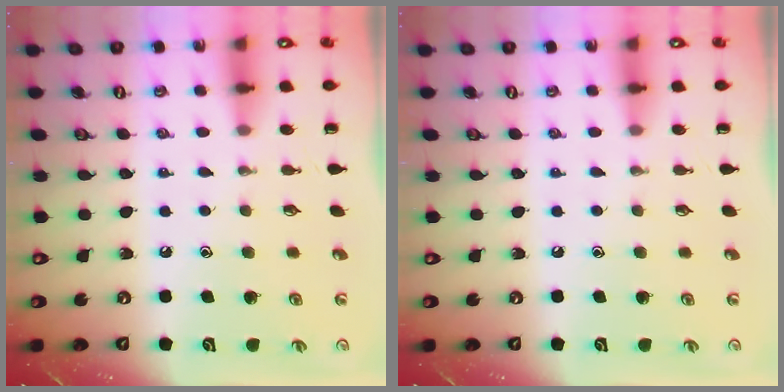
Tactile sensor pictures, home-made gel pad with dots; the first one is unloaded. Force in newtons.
{"total": 0.0}